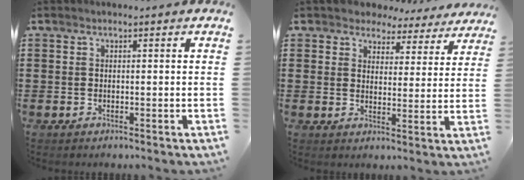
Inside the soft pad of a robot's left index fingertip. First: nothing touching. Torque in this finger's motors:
{"motor_torque": [2.14, 0.00, 0.06, -0.21]}